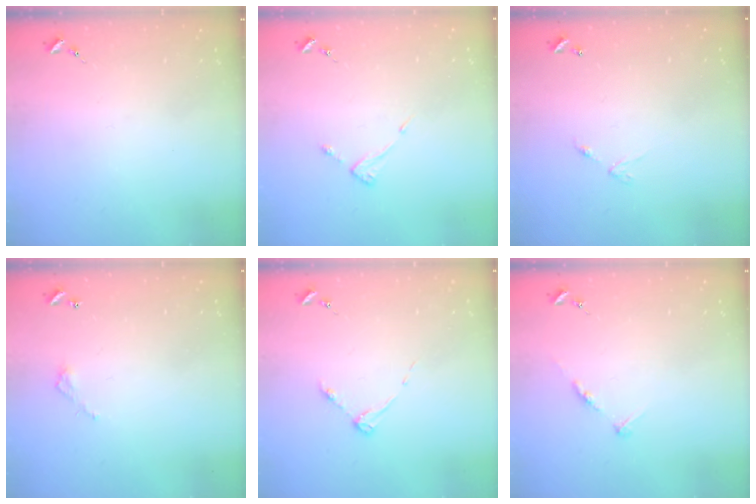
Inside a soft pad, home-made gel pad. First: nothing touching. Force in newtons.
{"total": 3.6, "press": 3.6, "slide": 0.4}
{"total": 5.9, "press": 5.9, "slide": 0.4}
{"total": 3.2, "press": 3.1, "slide": 0.2}
{"total": 3.7, "press": 3.7, "slide": 0.4}
{"total": 5.8, "press": 5.8, "slide": 0.6}